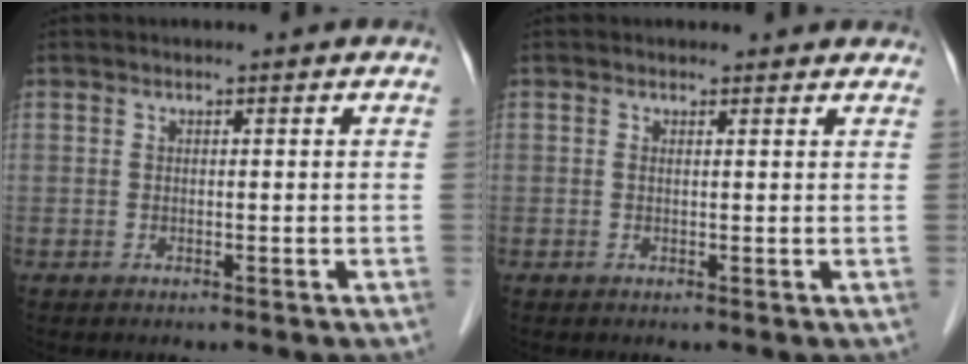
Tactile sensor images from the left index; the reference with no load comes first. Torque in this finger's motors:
{"motor_torque": [-0.17, -0.19, -0.43, -0.15]}